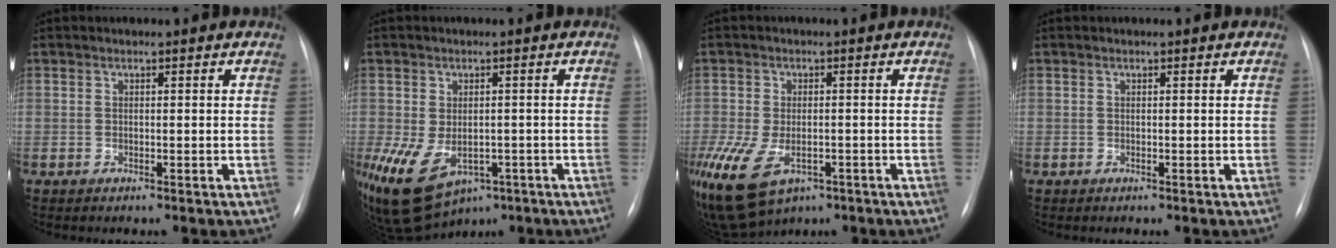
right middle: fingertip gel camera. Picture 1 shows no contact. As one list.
[{"total": 13.0, "force": [-6.1, 8.3, 7.9], "torque": [-0.161, -0.009, -0.081]}, {"total": 19.8, "force": [-9.3, 12.9, 11.7], "torque": [-0.326, -0.029, -0.139]}, {"total": 0.0}]